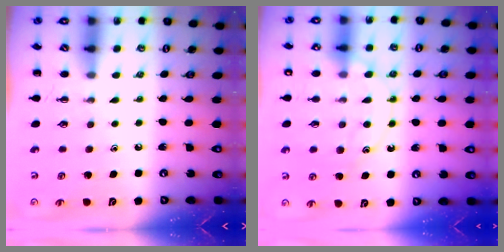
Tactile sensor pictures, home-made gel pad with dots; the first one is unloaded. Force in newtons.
{"total": 12.6, "press": 12.6, "slide": 0.6}